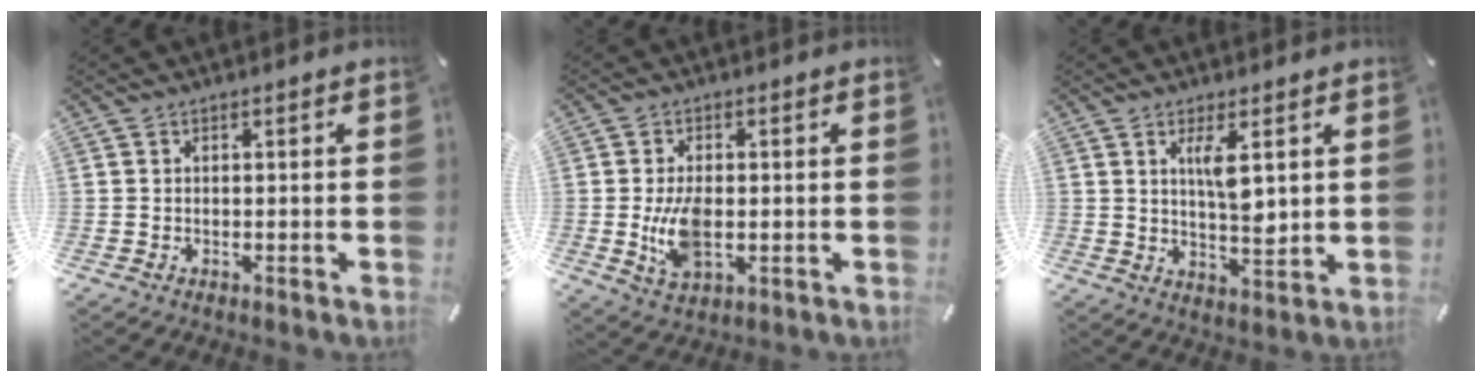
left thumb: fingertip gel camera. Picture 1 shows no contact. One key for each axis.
{"total": 8.4, "fx": -0.4, "fy": 4.8, "fz": 6.8, "tx": -0.143, "ty": -0.010, "tz": -0.012}
{"total": 7.4, "fx": 2.9, "fy": 2.2, "fz": 6.4, "tx": -0.114, "ty": -0.021, "tz": 0.043}